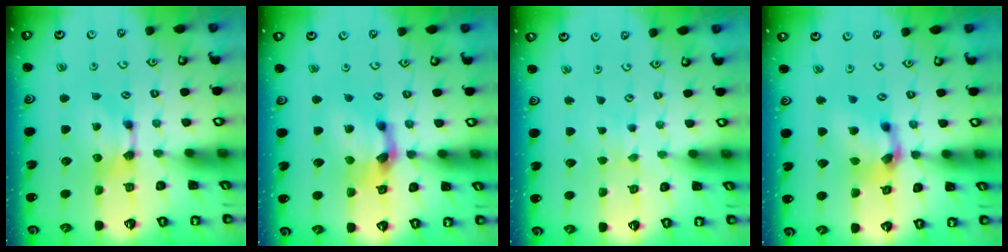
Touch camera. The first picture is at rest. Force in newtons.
{"total": 4.2, "press": 3.8, "slide": 1.8}
{"total": 2.4, "press": 2.4, "slide": 0.1}
{"total": 5.3, "press": 4.9, "slide": 2.0}